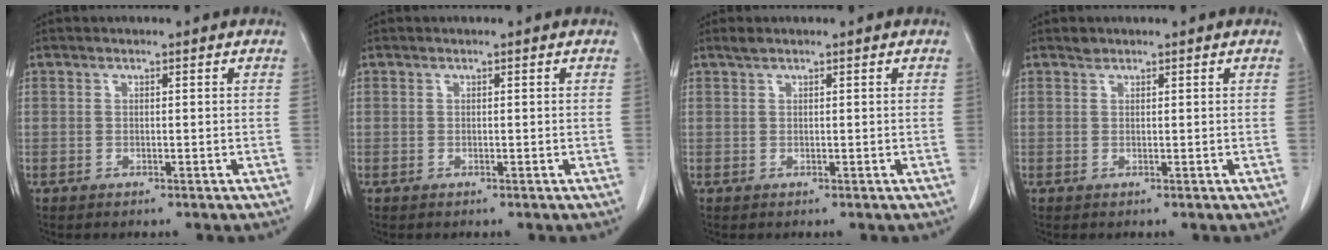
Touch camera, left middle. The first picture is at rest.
{"total": 0.0}
{"total": 0.8, "force": [0.7, 0.1, 0.4], "torque": [-0.013, 0.008, 0.017]}
{"total": 0.6, "force": [0.6, 0.3, 0.0], "torque": [-0.004, 0.002, 0.010]}